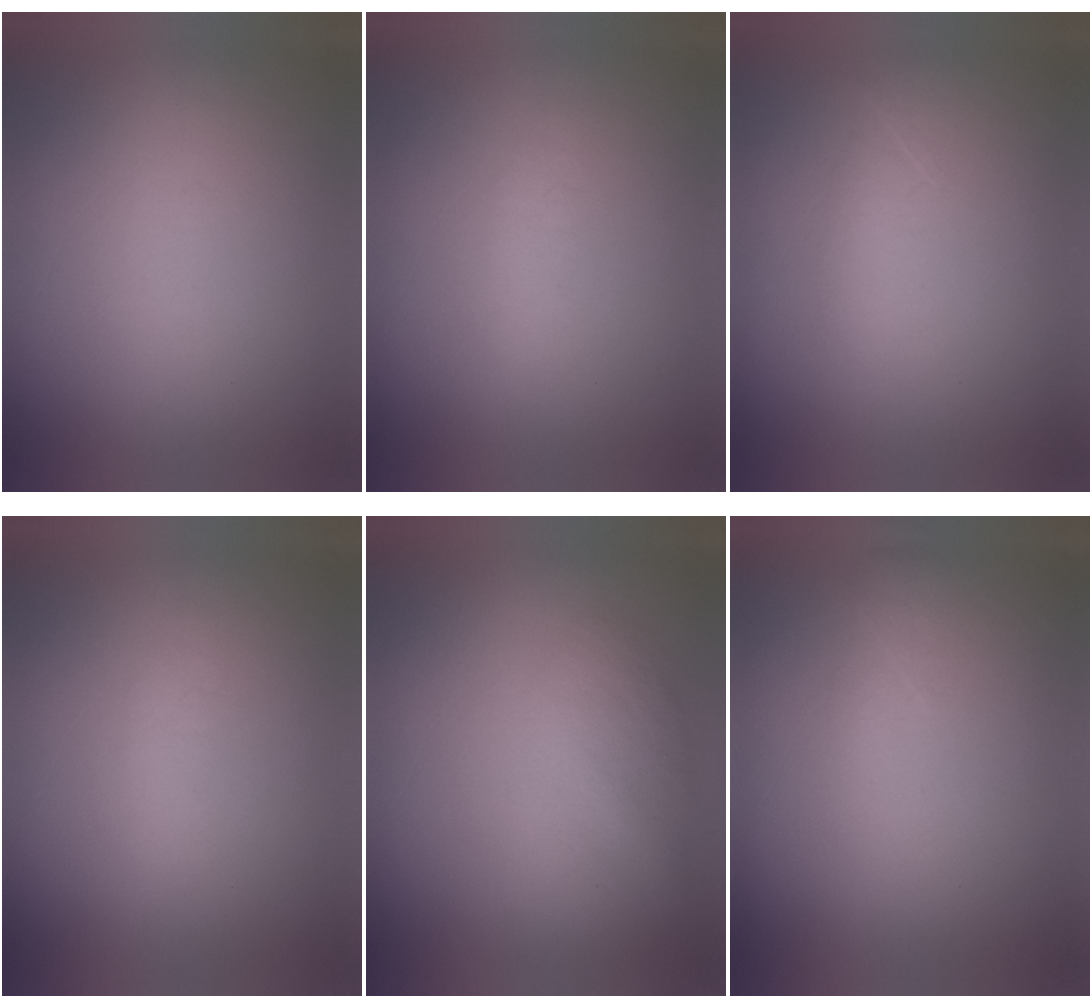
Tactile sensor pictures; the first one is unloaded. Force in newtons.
{"total": 1.3}
{"total": 1.7}
{"total": 1.3}
{"total": 5.7}
{"total": 1.6}